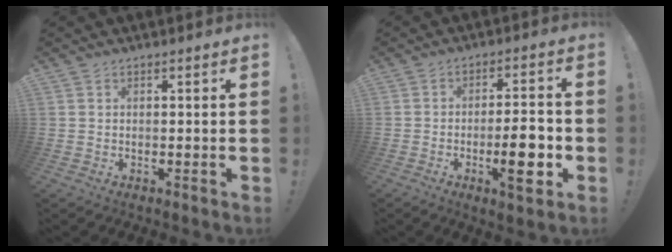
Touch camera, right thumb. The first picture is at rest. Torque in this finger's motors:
{"motor_torque": [2.59, 1.88, 0.79, -0.97, 0.10]}